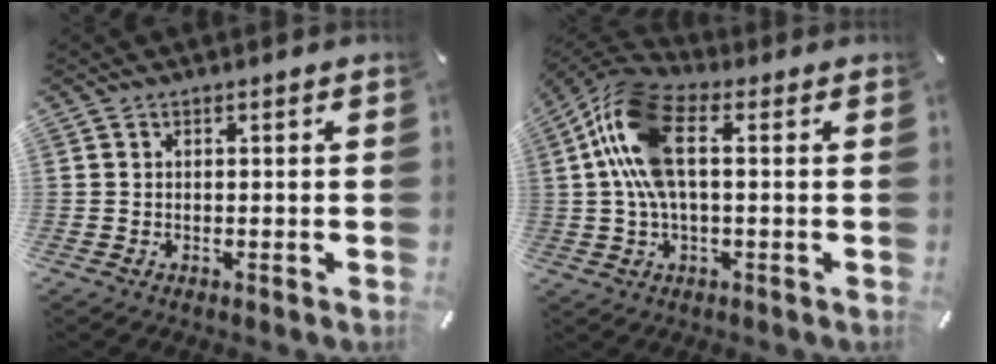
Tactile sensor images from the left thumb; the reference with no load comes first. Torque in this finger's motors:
{"motor_torque": [0.28, 1.37, 2.25, -0.52, 0.62]}